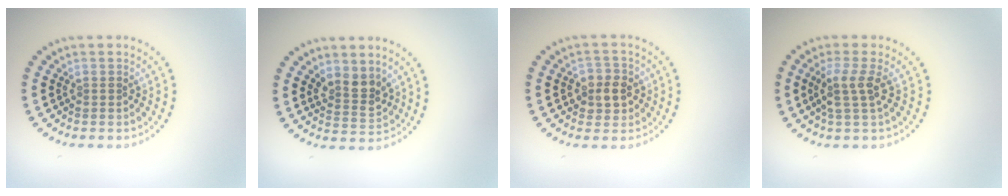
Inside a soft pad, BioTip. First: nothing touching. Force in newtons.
{"total": 2.6, "press": 2.4, "slide": 1.2}
{"total": 2.7, "press": 2.5, "slide": 0.9}
{"total": 2.7, "press": 2.1, "slide": 1.7}